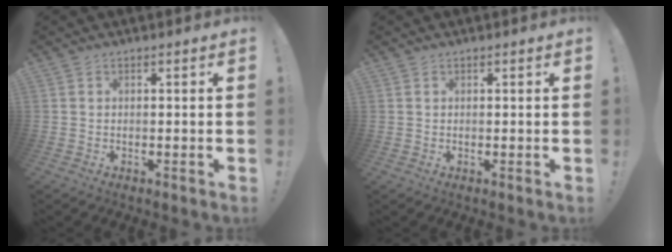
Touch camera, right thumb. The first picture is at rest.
{"total": 0.8, "force": [0.4, 0.6, -0.1], "torque": [0.010, -0.002, 0.006]}